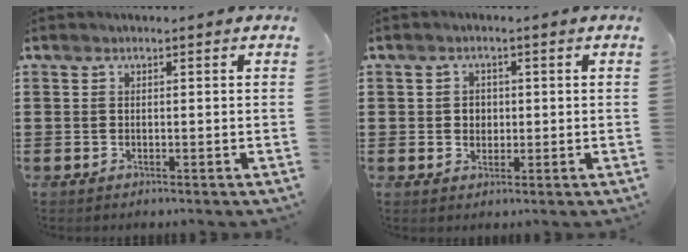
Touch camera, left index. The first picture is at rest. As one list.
[{"total": 2.0, "force": [0.3, 1.8, 0.8], "torque": [-0.016, 0.006, 0.001]}]